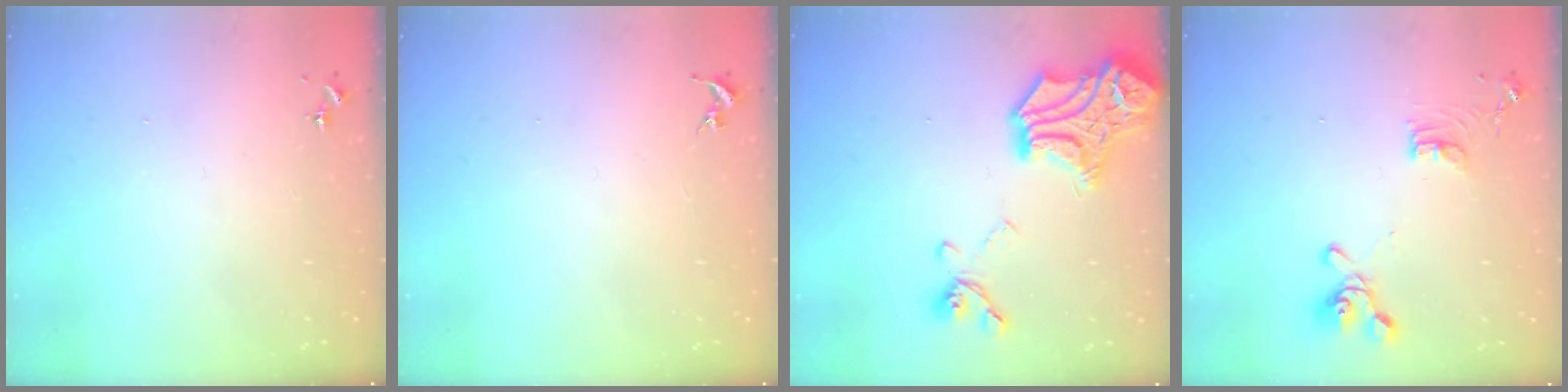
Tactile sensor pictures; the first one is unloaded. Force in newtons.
{"total": 0.0}
{"total": 22.8, "press": 22.8, "slide": 0.7}
{"total": 12.5, "press": 12.3, "slide": 2.0}